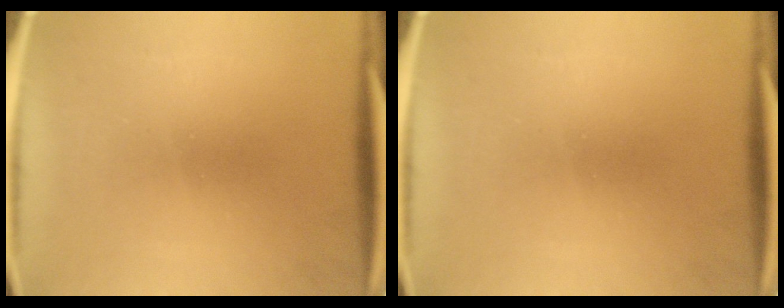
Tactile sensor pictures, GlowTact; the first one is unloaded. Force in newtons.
{"total": 0.0}